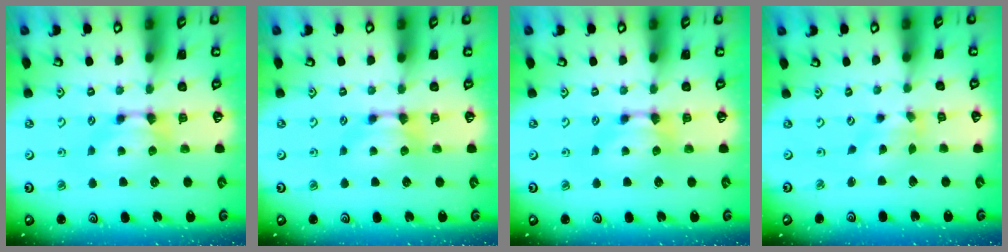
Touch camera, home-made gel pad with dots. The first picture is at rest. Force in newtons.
{"total": 0.0}
{"total": 0.0}
{"total": 1.3, "press": 0.6, "slide": 1.1}